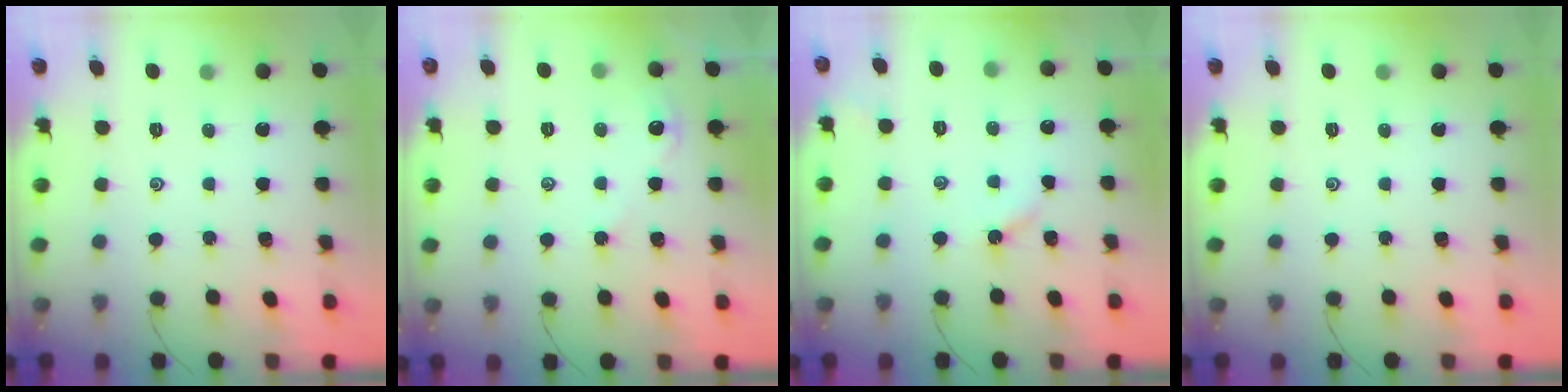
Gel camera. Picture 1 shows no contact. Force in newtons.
{"total": 1.8, "press": 1.8, "slide": 0.2}
{"total": 2.6, "press": 2.6, "slide": 0.3}
{"total": 0.0}